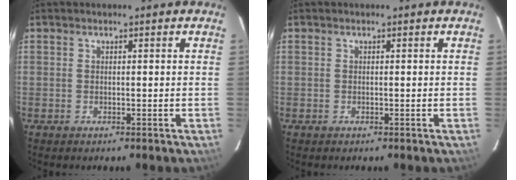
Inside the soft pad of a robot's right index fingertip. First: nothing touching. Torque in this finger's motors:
{"motor_torque": [0.03, -0.01, 0.00, 0.00]}